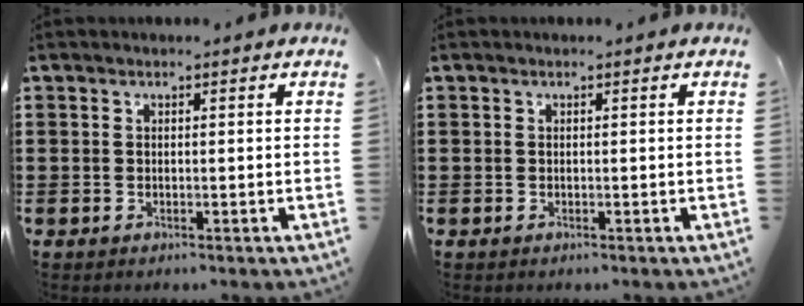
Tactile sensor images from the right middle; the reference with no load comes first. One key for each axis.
{"total": 0.0}